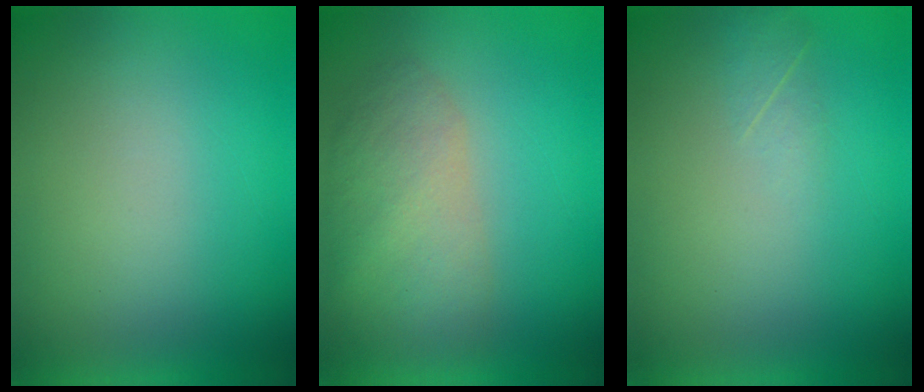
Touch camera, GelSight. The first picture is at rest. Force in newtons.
{"total": 5.7}
{"total": 1.6}